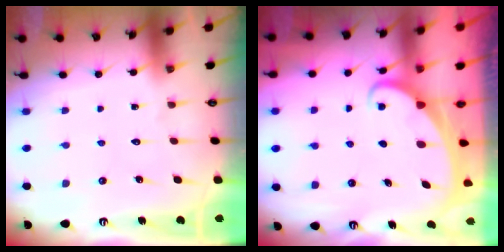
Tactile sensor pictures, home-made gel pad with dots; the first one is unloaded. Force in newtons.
{"total": 1.9, "press": 1.9, "slide": 0.2}